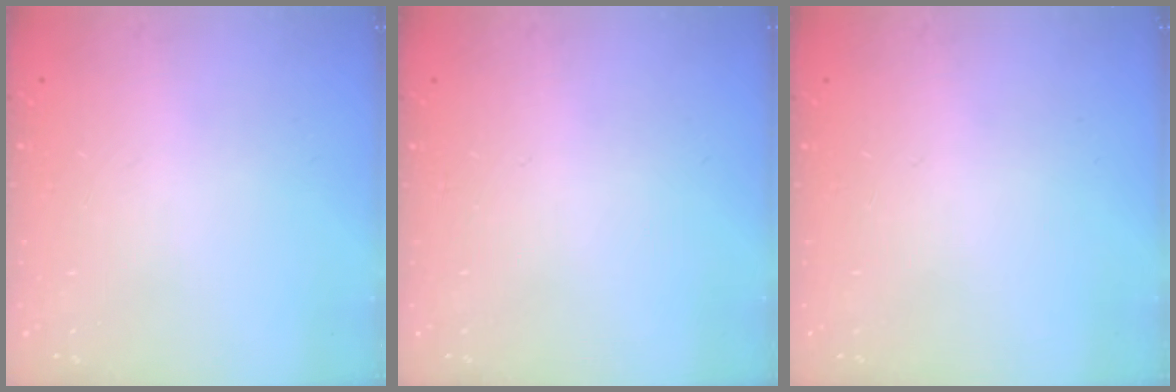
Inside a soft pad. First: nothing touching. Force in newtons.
{"total": 0.0}
{"total": 0.0}